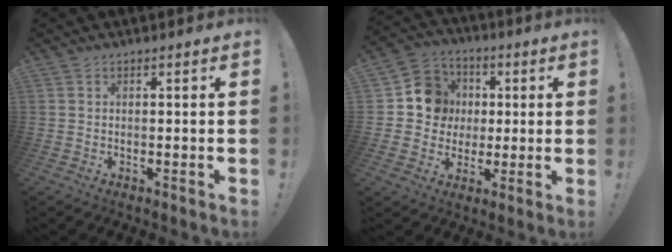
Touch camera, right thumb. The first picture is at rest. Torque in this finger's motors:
{"motor_torque": [1.07, 1.26, 0.24, -0.27, 0.00]}